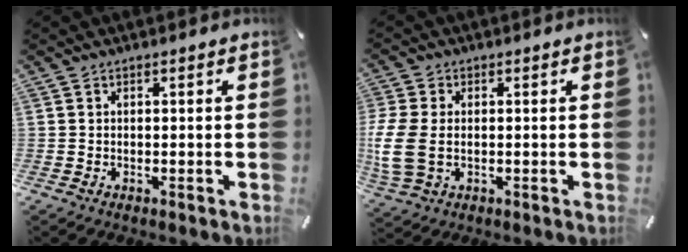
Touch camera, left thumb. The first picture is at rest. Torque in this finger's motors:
{"motor_torque": [1.58, 1.65, 0.67, 0.46, 0.52]}